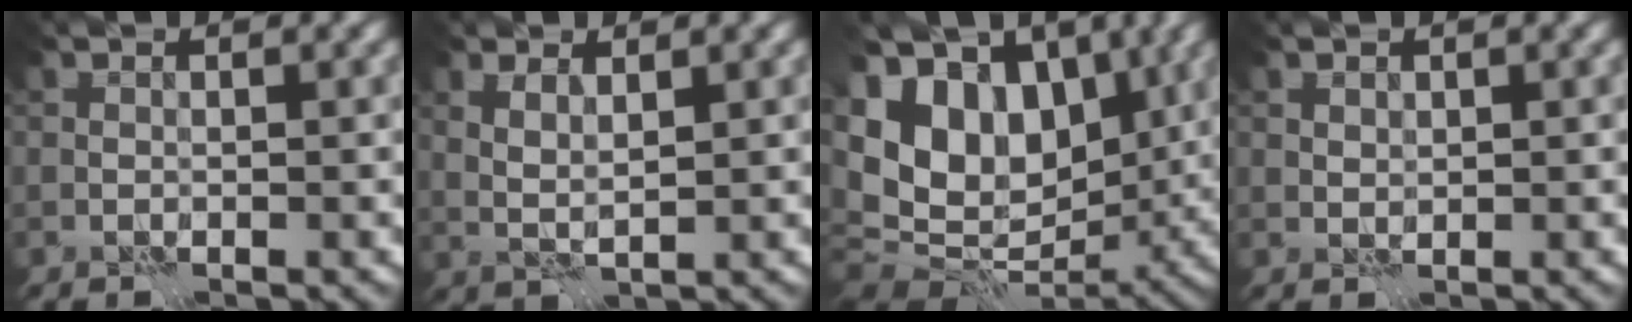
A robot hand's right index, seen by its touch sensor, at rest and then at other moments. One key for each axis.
{"total": 2.0, "fx": 1.1, "fy": 0.4, "fz": 1.6, "tx": -0.037, "ty": 0.000, "tz": 0.026}
{"total": 13.6, "fx": 3.1, "fy": 8.7, "fz": 9.9, "tx": -0.193, "ty": 0.012, "tz": 0.056}
{"total": 0.7, "fx": 0.7, "fy": 0.3, "fz": 0.1, "tx": -0.002, "ty": 0.000, "tz": 0.015}